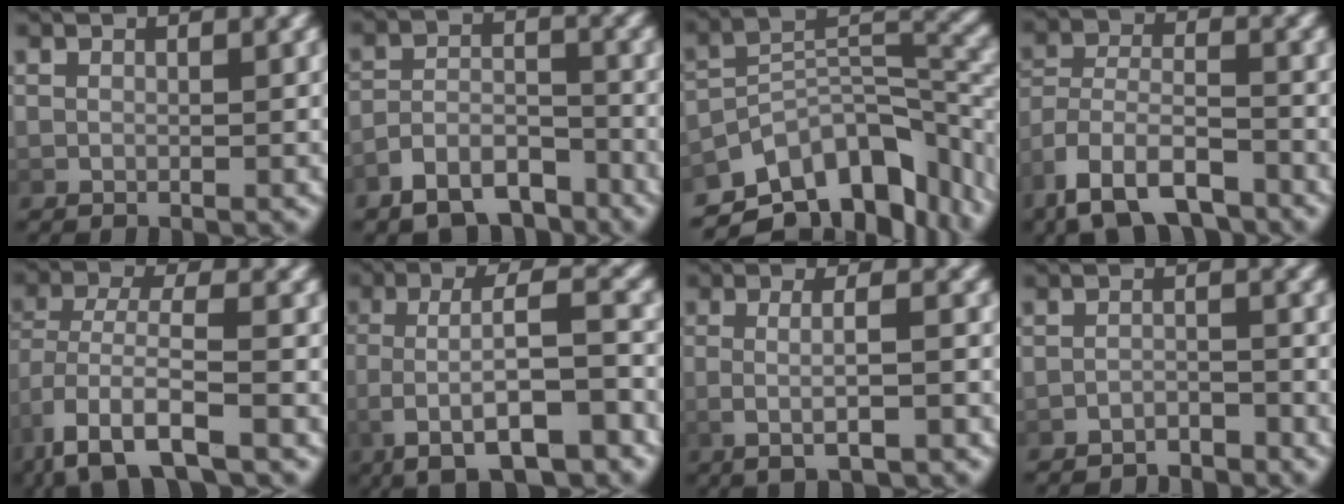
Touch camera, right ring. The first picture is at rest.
{"total": 6.6, "force": [-5.8, 2.8, 1.6], "torque": [-0.014, -0.009, -0.102]}
{"total": 13.4, "force": [-7.1, 7.8, 8.3], "torque": [-0.126, -0.022, -0.102]}
{"total": 6.8, "force": [-4.6, 3.5, 3.6], "torque": [-0.088, -0.035, -0.064]}
{"total": 5.0, "force": [-2.4, 2.2, 3.8], "torque": [-0.099, -0.032, -0.020]}
{"total": 6.7, "force": [-2.2, 2.5, 5.8], "torque": [-0.120, -0.010, -0.025]}
{"total": 3.8, "force": [-0.9, 1.0, 3.5], "torque": [-0.063, 0.001, -0.012]}
{"total": 3.4, "force": [-3.4, 0.6, 0.1], "torque": [0.008, -0.007, -0.058]}